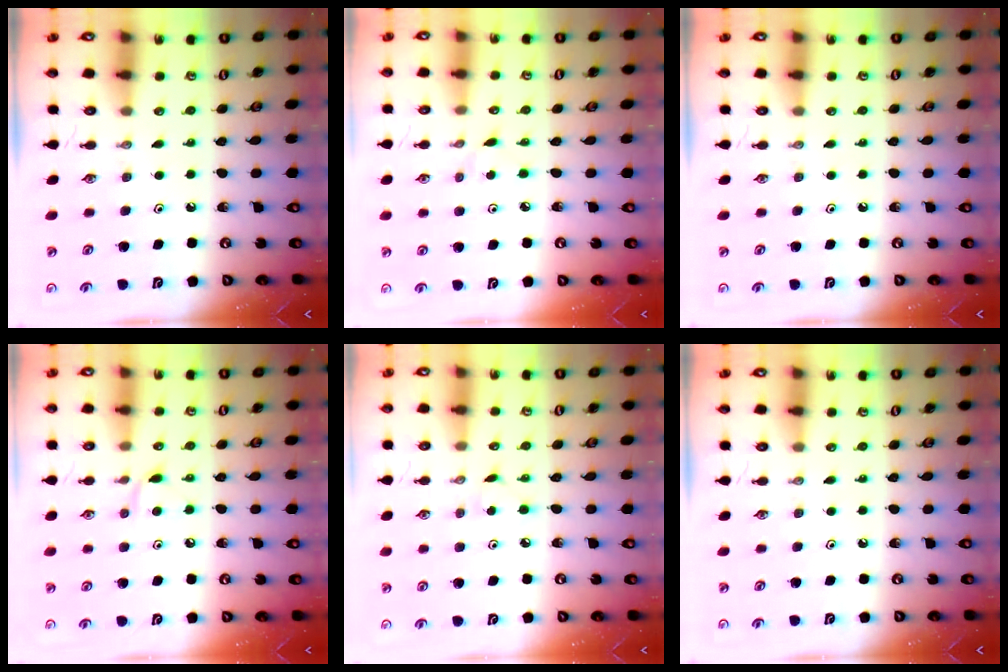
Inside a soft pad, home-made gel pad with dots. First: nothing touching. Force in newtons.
{"total": 2.9, "press": 2.9, "slide": 0.4}
{"total": 0.0}
{"total": 5.7, "press": 5.6, "slide": 0.7}
{"total": 2.9, "press": 2.8, "slide": 0.3}
{"total": 0.0}